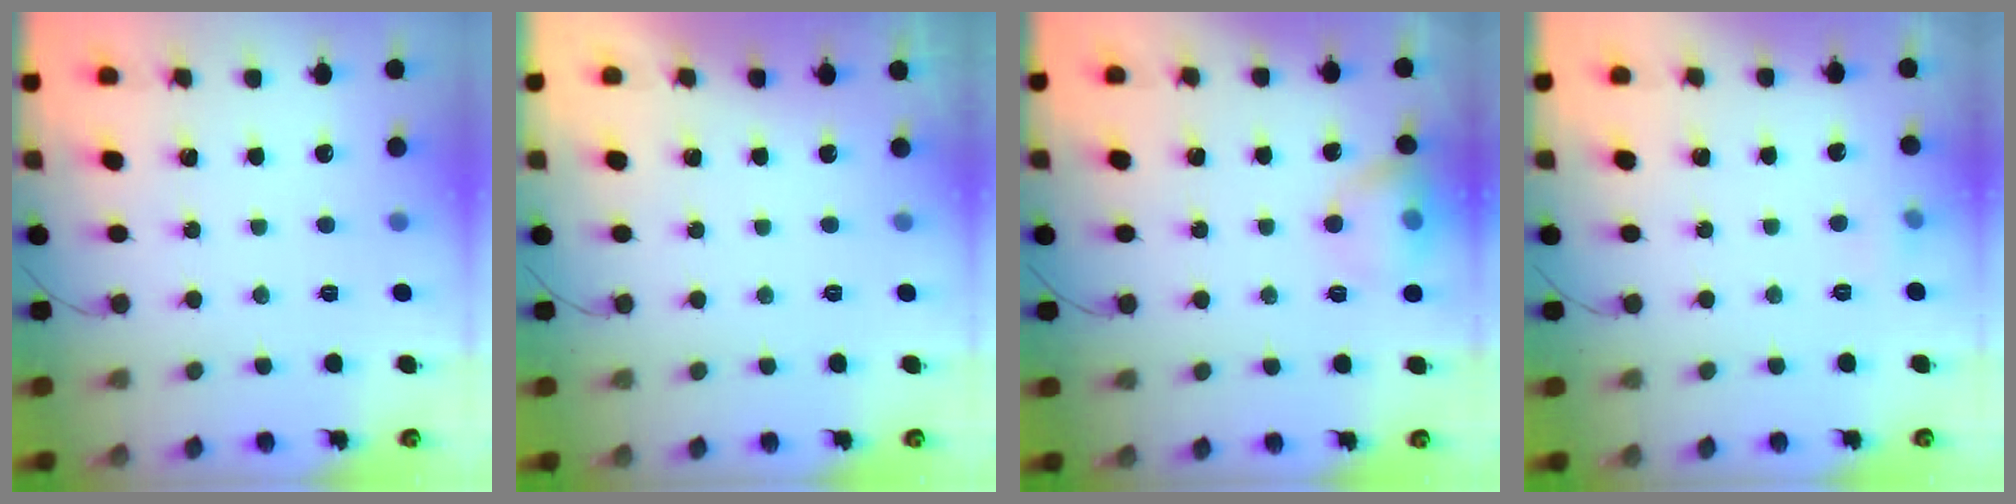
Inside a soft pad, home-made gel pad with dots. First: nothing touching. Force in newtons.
{"total": 0.0}
{"total": 9.3, "press": 9.1, "slide": 1.9}
{"total": 3.4, "press": 3.2, "slide": 1.3}